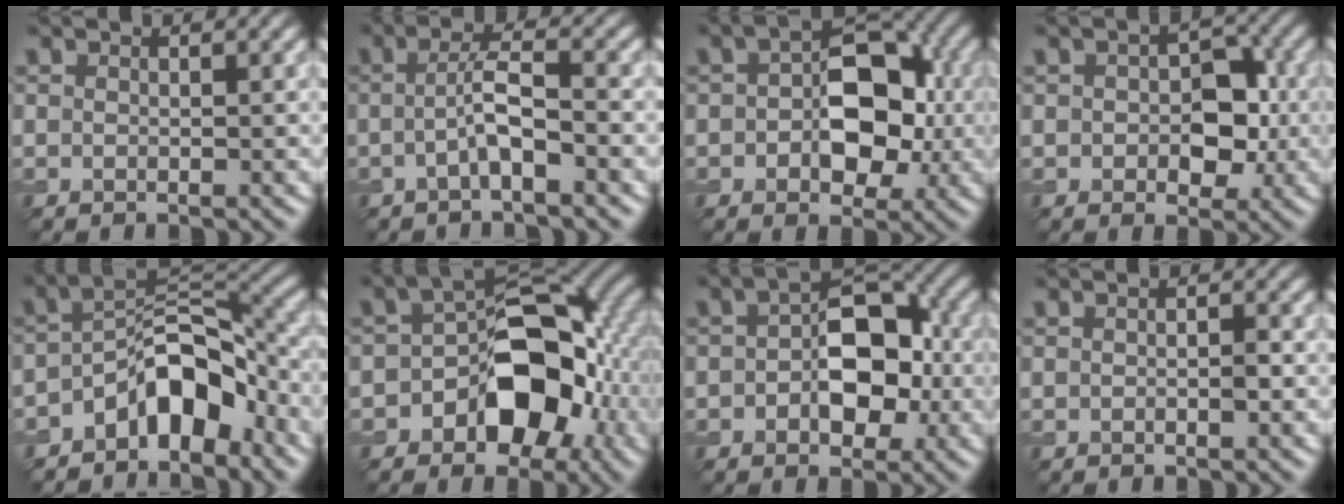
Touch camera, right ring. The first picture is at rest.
{"total": 2.6, "force": [-0.6, 0.2, 2.5], "torque": [-0.050, 0.013, -0.016]}
{"total": 7.5, "force": [0.0, 4.7, 5.8], "torque": [-0.078, 0.011, -0.004]}
{"total": 4.6, "force": [0.1, 3.0, 3.5], "torque": [-0.045, 0.001, 0.004]}
{"total": 6.7, "force": [-3.6, 3.2, 4.6], "torque": [-0.063, 0.015, -0.071]}
{"total": 9.5, "force": [-2.7, 6.0, 6.8], "torque": [-0.088, 0.013, -0.049]}
{"total": 6.7, "force": [-0.2, 4.1, 5.3], "torque": [-0.076, 0.011, -0.008]}
{"total": 0.7, "force": [0.1, 0.1, 0.7], "torque": [-0.014, 0.004, 0.004]}